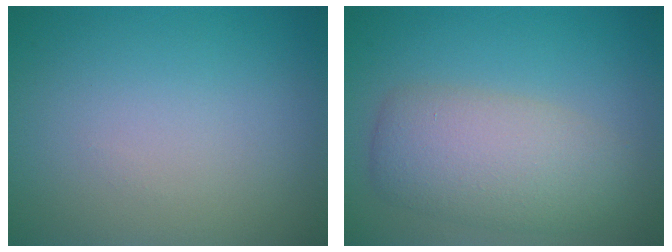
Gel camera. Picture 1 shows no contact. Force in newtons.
{"total": 5.7, "press": 5.7, "slide": 0.2}